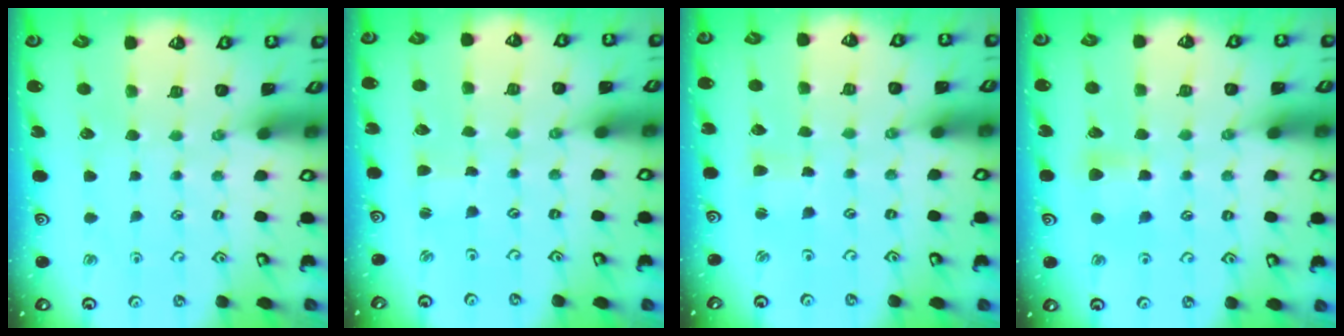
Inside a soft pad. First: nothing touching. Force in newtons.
{"total": 1.4, "press": 1.4, "slide": 0.3}
{"total": 2.5, "press": 2.5, "slide": 0.2}
{"total": 6.3, "press": 6.2, "slide": 1.1}